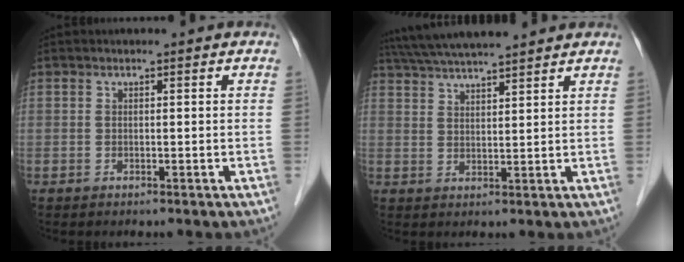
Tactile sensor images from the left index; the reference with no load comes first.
{"total": 11.6, "force": [10.4, 0.7, 5.0], "torque": [-0.093, 0.034, 0.169]}